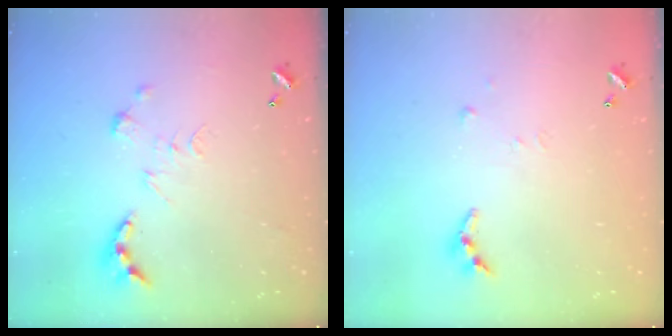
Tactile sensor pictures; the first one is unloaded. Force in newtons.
{"total": 4.7, "press": 4.7, "slide": 0.3}